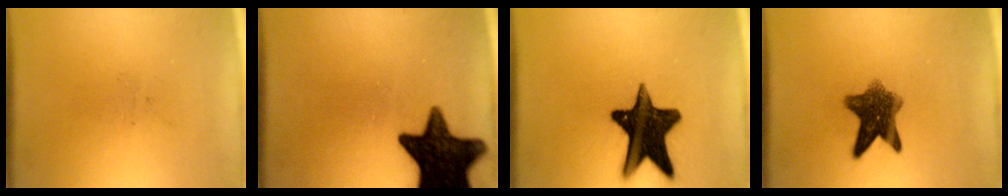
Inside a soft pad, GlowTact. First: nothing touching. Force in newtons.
{"total": 16.3}
{"total": 16.5}
{"total": 7.8}